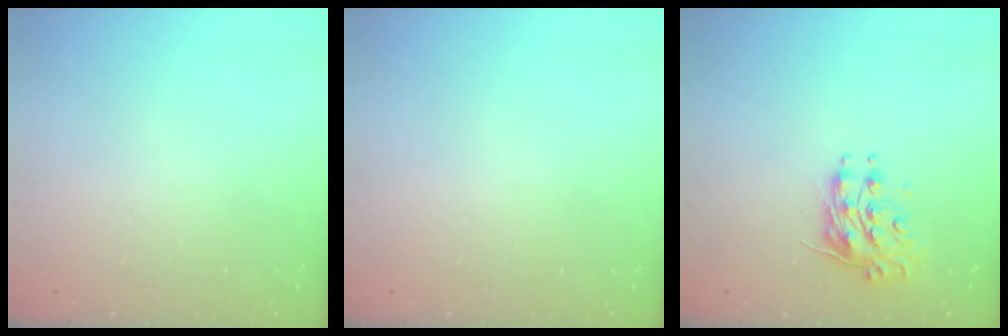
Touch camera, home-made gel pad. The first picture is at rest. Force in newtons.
{"total": 0.0}
{"total": 10.4, "press": 10.4, "slide": 0.5}